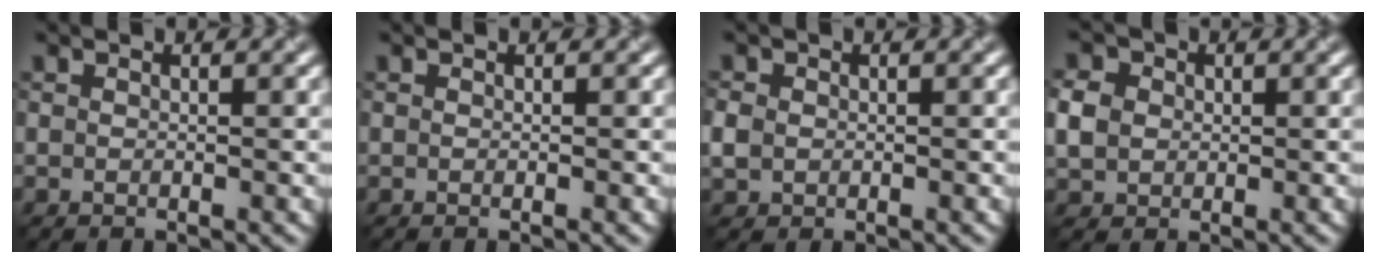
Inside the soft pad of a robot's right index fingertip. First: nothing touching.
{"total": 0.7, "force": [-0.2, 0.2, 0.6], "torque": [-0.002, -0.001, -0.006]}
{"total": 1.2, "force": [-0.4, 1.1, 0.4], "torque": [-0.006, 0.009, 0.002]}
{"total": 2.4, "force": [-0.2, 2.2, 1.0], "torque": [-0.022, 0.012, 0.002]}